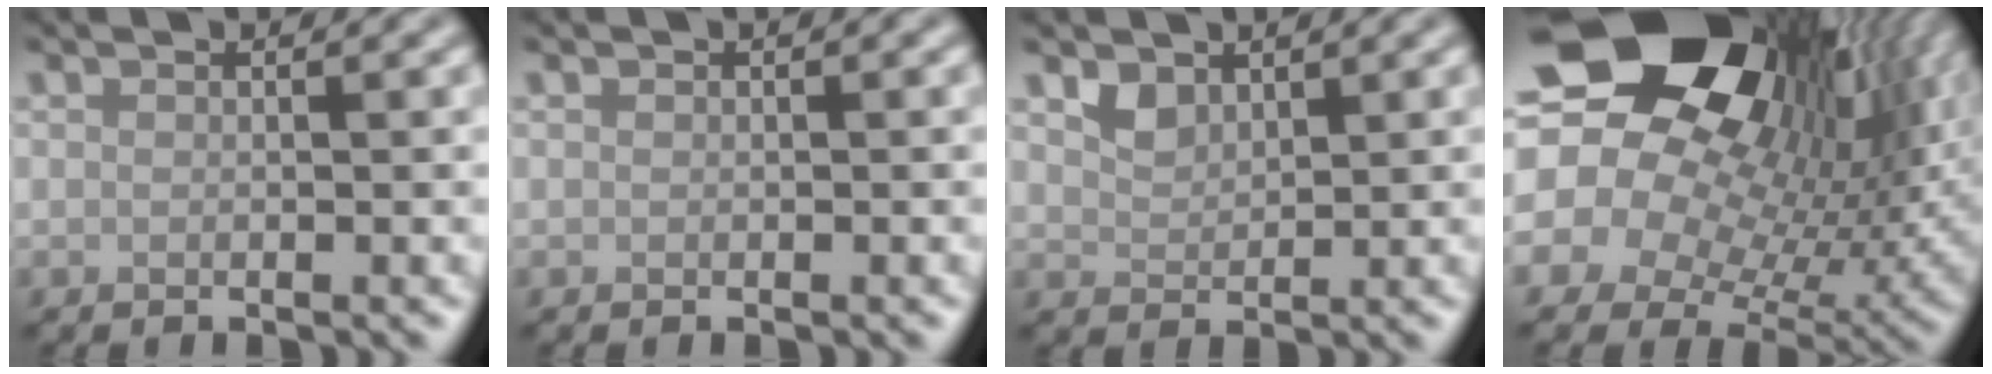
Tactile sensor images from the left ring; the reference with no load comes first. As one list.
[{"total": 0.0}, {"total": 1.6, "force": [1.2, 0.9, 0.5], "torque": [-0.011, -0.004, 0.030]}, {"total": 21.3, "force": [8.1, 14.2, 13.7], "torque": [-0.260, 0.026, 0.146]}]